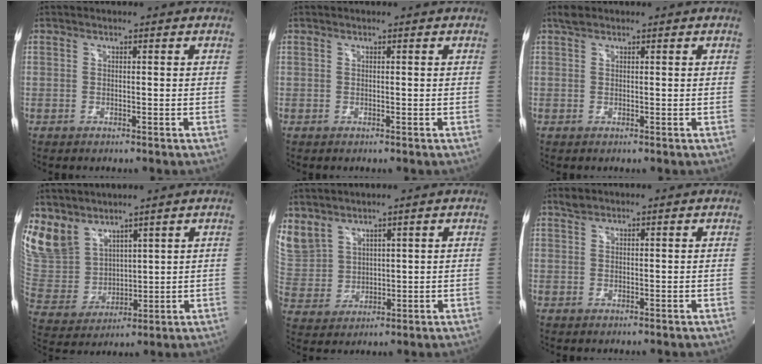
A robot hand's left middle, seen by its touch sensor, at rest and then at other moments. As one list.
[{"total": 0.0}, {"total": 1.3, "force": [1.0, 0.5, 0.6], "torque": [-0.017, 0.013, 0.022]}, {"total": 11.4, "force": [9.3, 5.7, 3.3], "torque": [-0.087, 0.002, 0.211]}, {"total": 12.4, "force": [8.6, 7.8, 4.3], "torque": [-0.144, 0.016, 0.196]}, {"total": 1.0, "force": [0.9, 0.3, 0.2], "torque": [-0.010, 0.007, 0.021]}]